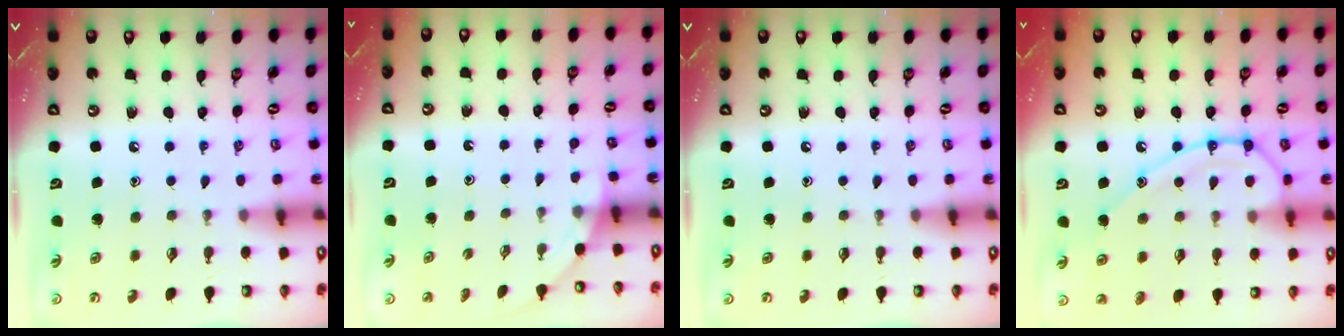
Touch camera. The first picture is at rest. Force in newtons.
{"total": 0.9, "press": 0.9, "slide": 0.2}
{"total": 0.0}
{"total": 13.8, "press": 13.7, "slide": 1.4}